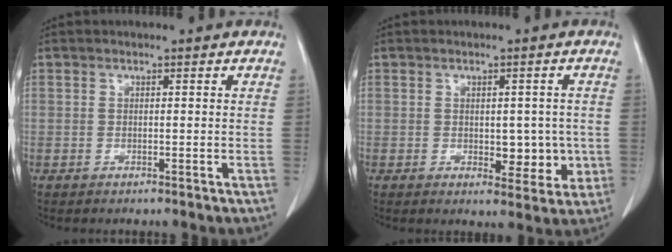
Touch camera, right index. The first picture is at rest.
{"total": 5.2, "force": [-0.5, 3.0, 4.3], "torque": [-0.045, 0.000, 0.003]}